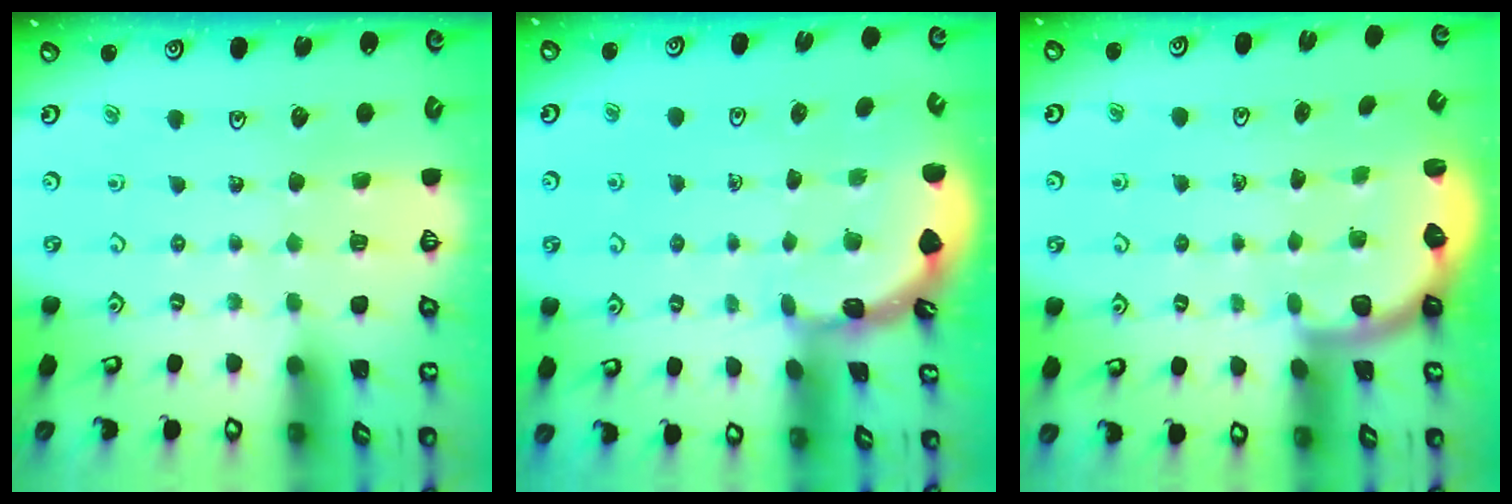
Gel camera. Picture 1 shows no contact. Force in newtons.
{"total": 1.8, "press": 1.8, "slide": 0.2}
{"total": 2.3, "press": 2.0, "slide": 1.3}